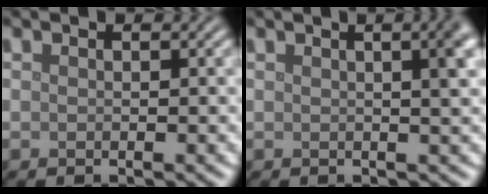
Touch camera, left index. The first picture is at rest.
{"total": 6.3, "force": [1.7, 2.8, 5.4], "torque": [-0.018, 0.037, -0.009]}